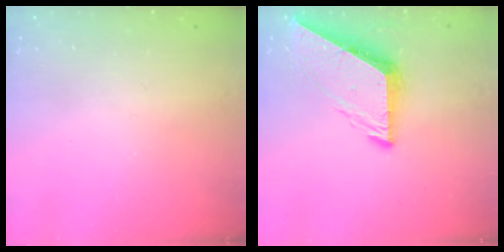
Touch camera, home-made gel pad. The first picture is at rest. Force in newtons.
{"total": 8.6, "press": 8.5, "slide": 1.1}